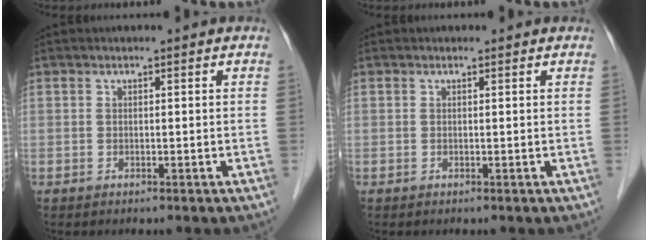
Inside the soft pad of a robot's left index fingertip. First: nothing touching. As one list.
[{"total": 0.0}]